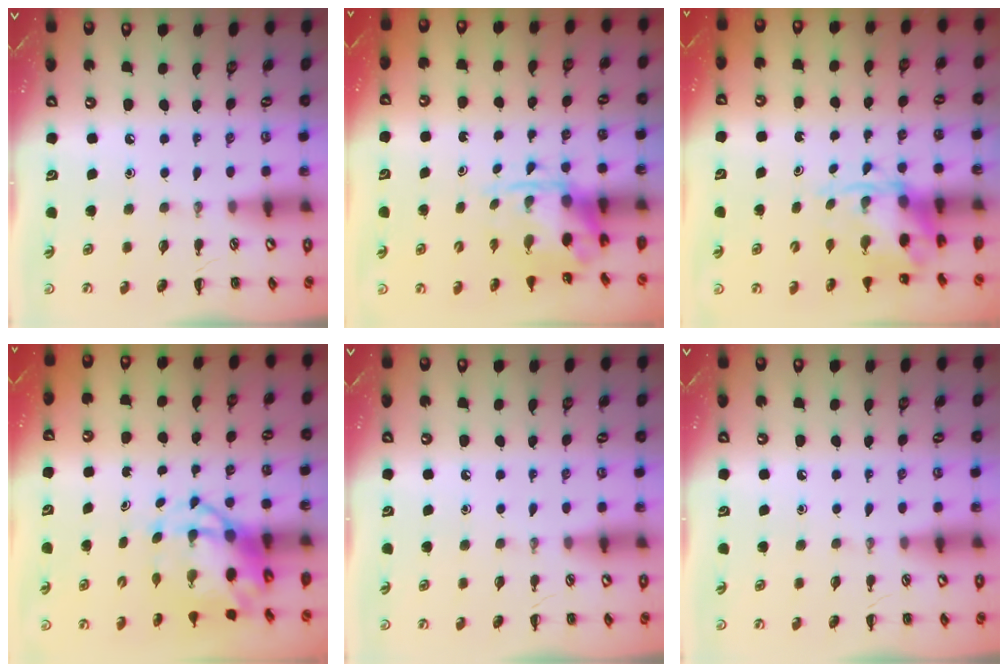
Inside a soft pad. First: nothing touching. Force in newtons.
{"total": 3.8, "press": 3.7, "slide": 0.8}
{"total": 6.6, "press": 6.4, "slide": 1.4}
{"total": 6.6, "press": 6.4, "slide": 1.6}
{"total": 0.0}
{"total": 0.0}